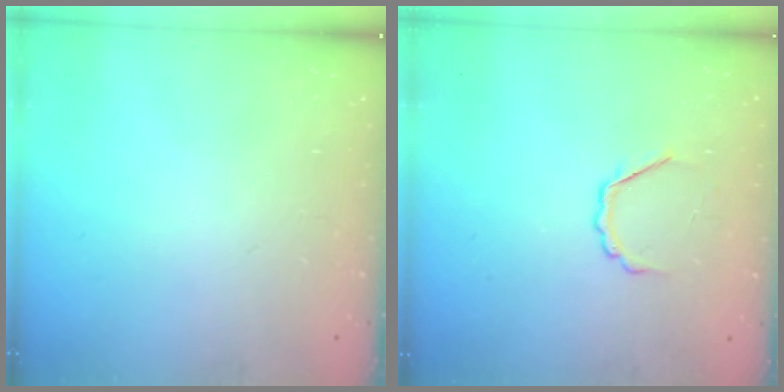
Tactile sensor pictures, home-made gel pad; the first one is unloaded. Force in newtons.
{"total": 3.6, "press": 3.5, "slide": 0.8}